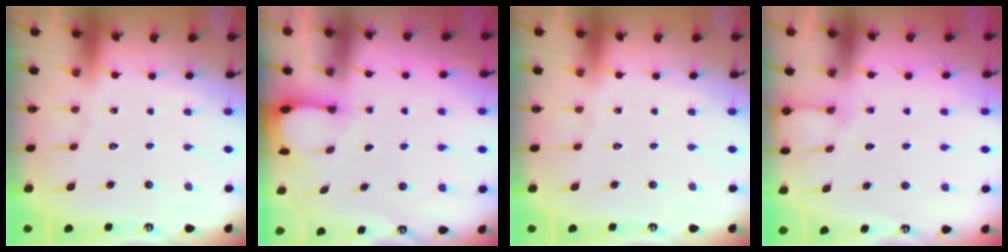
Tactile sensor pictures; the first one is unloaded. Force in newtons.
{"total": 3.8, "press": 3.8, "slide": 0.2}
{"total": 0.0}
{"total": 5.6, "press": 5.6, "slide": 0.6}